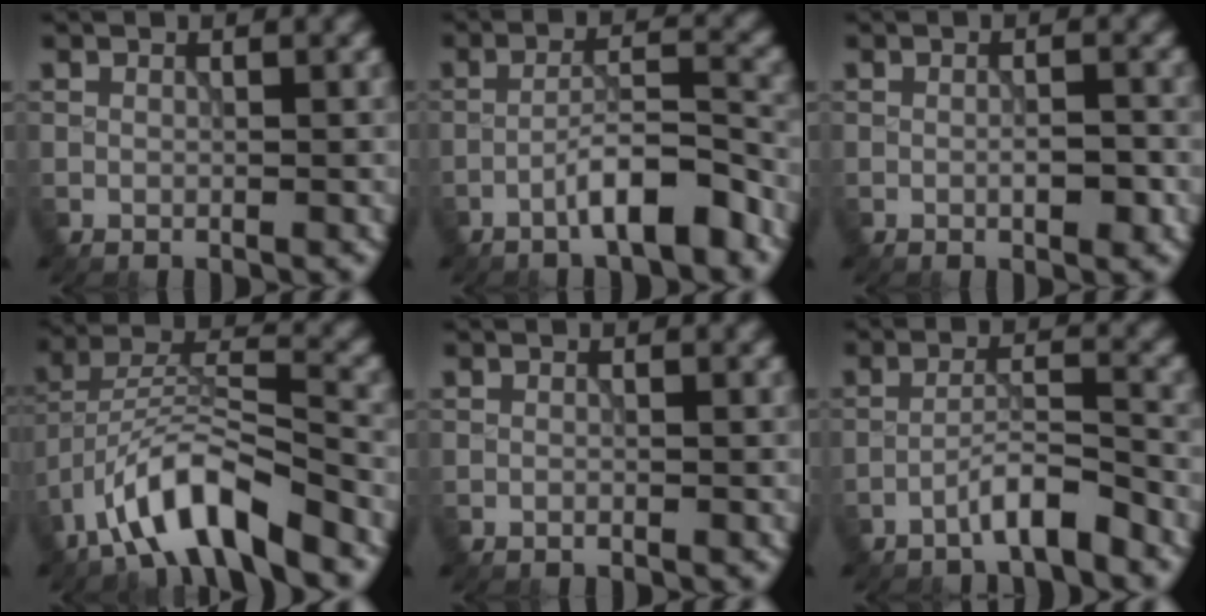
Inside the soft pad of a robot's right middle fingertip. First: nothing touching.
{"total": 5.1, "force": [-3.2, 0.8, 3.9], "torque": [-0.063, 0.015, -0.059]}
{"total": 2.0, "force": [-0.6, 0.6, 1.8], "torque": [-0.029, 0.000, -0.010]}
{"total": 9.4, "force": [-6.4, 2.7, 6.3], "torque": [-0.108, 0.010, -0.119]}
{"total": 0.0}
{"total": 3.5, "force": [-2.7, 0.3, 2.2], "torque": [-0.036, 0.013, -0.054]}